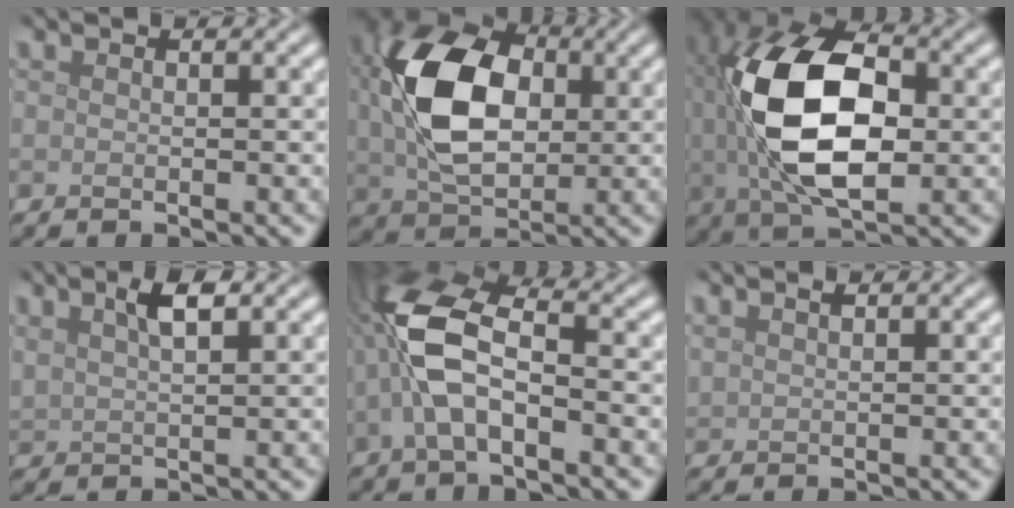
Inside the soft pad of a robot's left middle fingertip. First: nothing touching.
{"total": 11.3, "force": [1.5, 7.5, 8.3], "torque": [-0.187, 0.007, 0.033]}
{"total": 12.7, "force": [0.6, 6.8, 10.7], "torque": [-0.208, 0.011, 0.010]}
{"total": 2.8, "force": [1.7, 0.9, 2.1], "torque": [-0.044, 0.005, 0.032]}
{"total": 7.7, "force": [-1.2, 3.5, 6.8], "torque": [-0.152, 0.020, -0.031]}
{"total": 0.8, "force": [0.7, 0.3, 0.3], "torque": [-0.011, 0.002, 0.017]}